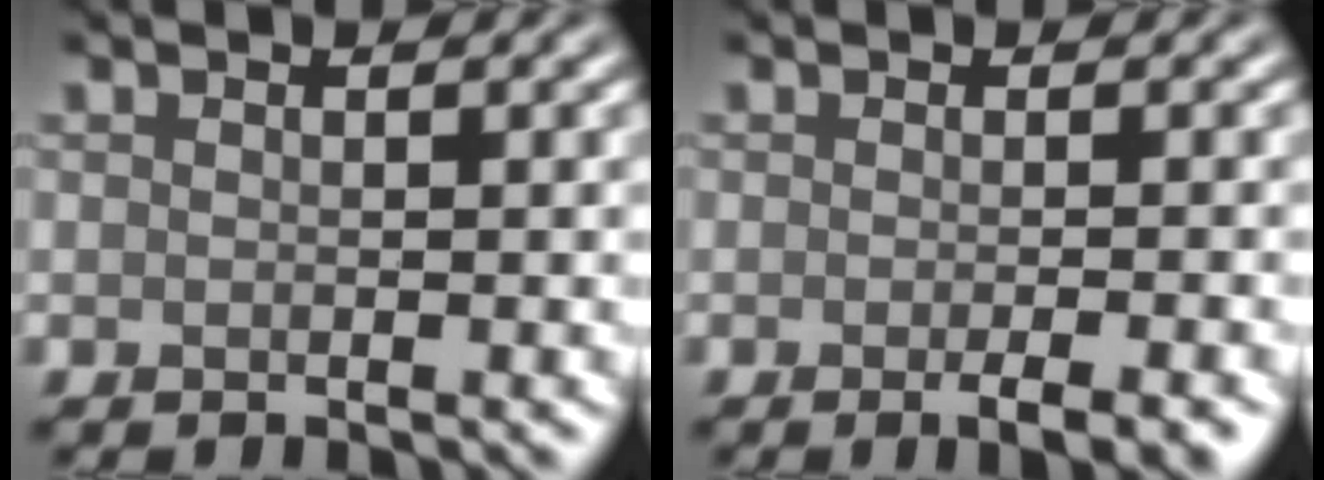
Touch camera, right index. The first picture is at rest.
{"total": 3.3, "force": [-1.4, 0.7, 2.9], "torque": [-0.032, -0.002, -0.021]}